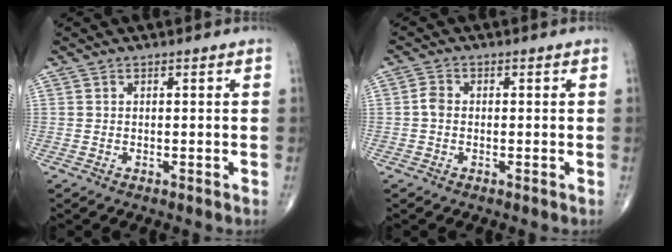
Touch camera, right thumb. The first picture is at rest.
{"total": 2.0, "force": [-0.3, 1.5, 1.3], "torque": [-0.022, 0.004, -0.011]}